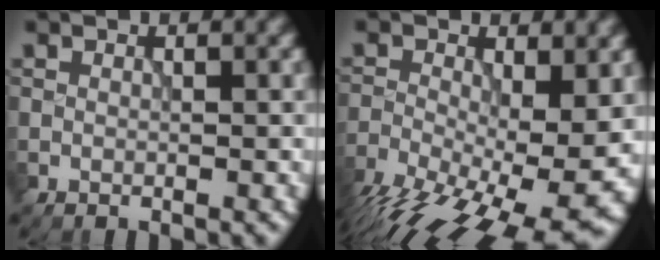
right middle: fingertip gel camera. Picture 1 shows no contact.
{"total": 15.1, "force": [-6.4, 6.3, 12.1], "torque": [-0.221, -0.027, -0.093]}